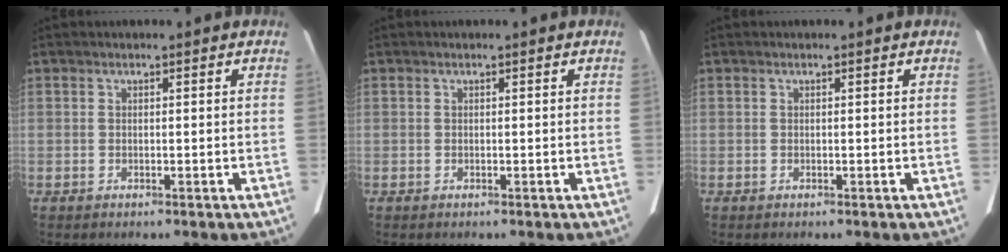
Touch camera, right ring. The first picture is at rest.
{"total": 0.0}
{"total": 0.0}